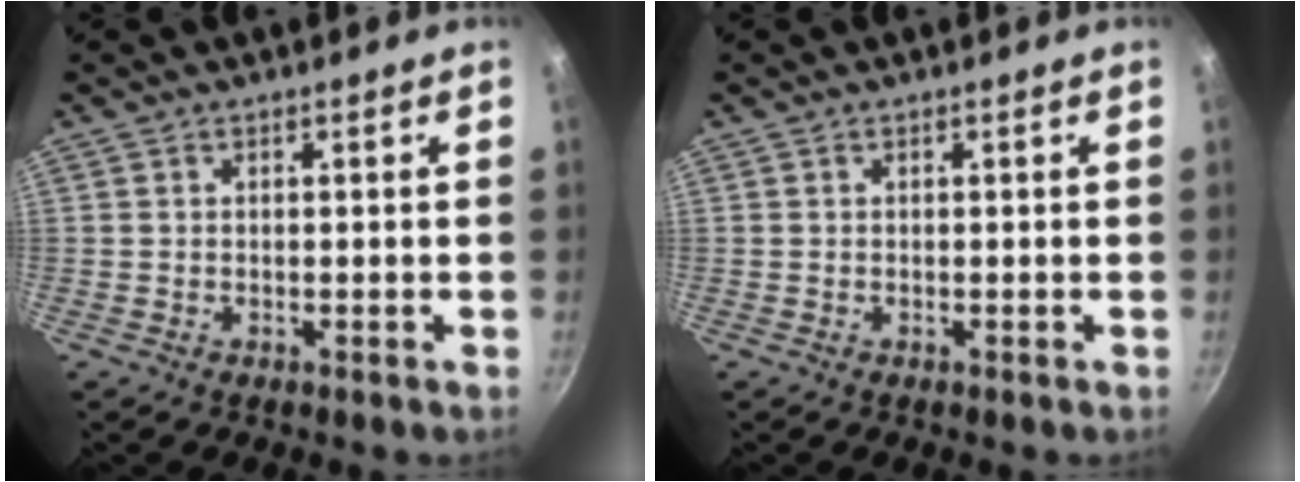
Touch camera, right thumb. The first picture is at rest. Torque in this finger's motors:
{"motor_torque": [-0.23, -0.08, -0.05, -0.22, 0.02]}